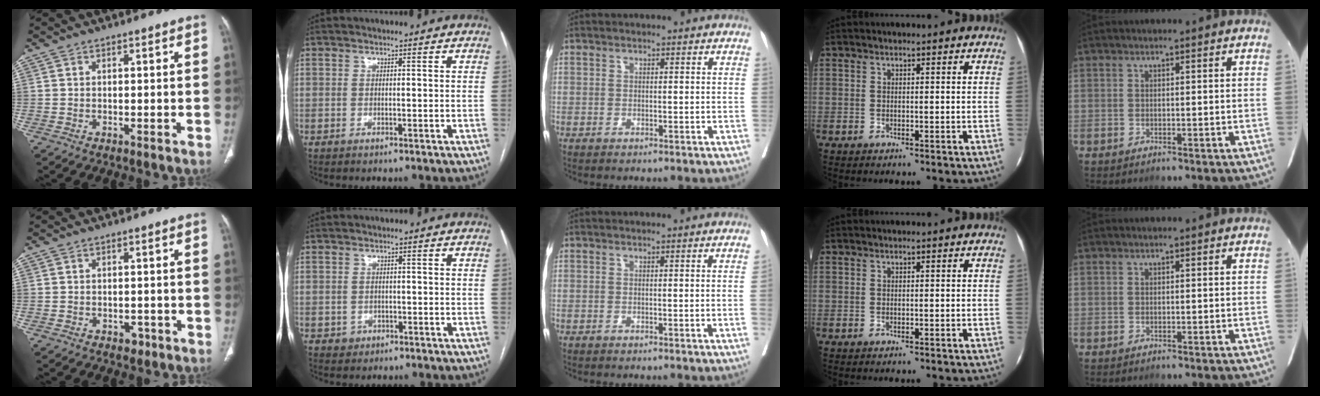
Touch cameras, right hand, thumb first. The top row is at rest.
{"thumb": {"total": 1.9, "force": [-1.0, 1.4, 0.7], "torque": [-0.002, 0.005, -0.010]}, "index": {"total": 1.7, "force": [-0.6, 1.6, 0.2], "torque": [0.001, 0.007, -0.004]}, "middle": {"total": 0.8, "force": [-0.2, -0.2, 0.7], "torque": [-0.008, 0.001, -0.004]}}